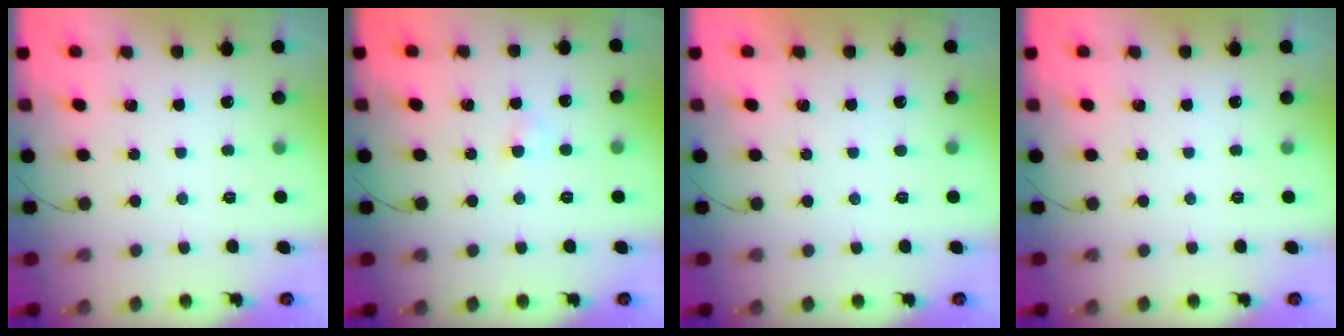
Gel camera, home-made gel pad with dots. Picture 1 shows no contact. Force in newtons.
{"total": 2.4, "press": 2.2, "slide": 1.0}
{"total": 0.9, "press": 0.9, "slide": 0.1}
{"total": 0.0}